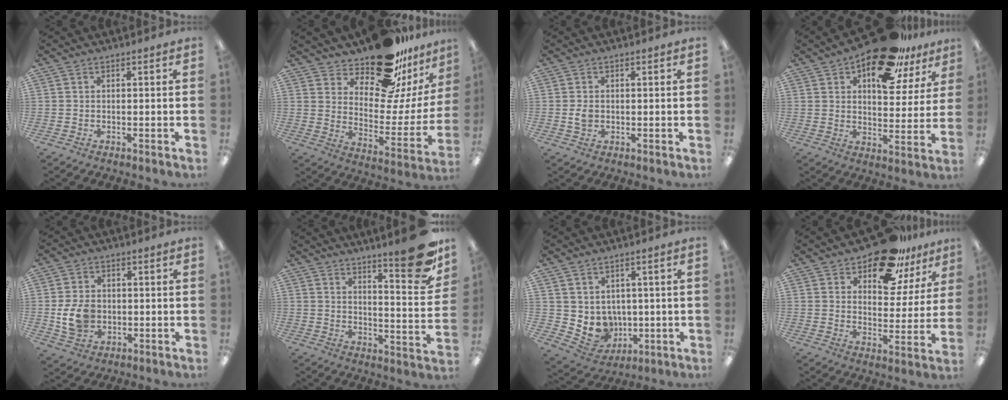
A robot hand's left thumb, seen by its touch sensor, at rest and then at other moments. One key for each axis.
{"total": 19.4, "fx": 15.9, "fy": 7.4, "fz": 8.4, "tx": -0.128, "ty": -0.119, "tz": 0.277}
{"total": 2.7, "fx": -0.1, "fy": 2.1, "fz": 1.7, "tx": -0.024, "ty": 0.002, "tz": -0.004}
{"total": 19.9, "fx": 12.7, "fy": 9.2, "fz": 12.2, "tx": -0.180, "ty": -0.061, "tz": 0.212}
{"total": 8.5, "fx": -0.8, "fy": 6.7, "fz": 5.1, "tx": -0.101, "ty": 0.005, "tz": -0.014}
{"total": 14.6, "fx": 10.8, "fy": 3.0, "fz": 9.3, "tx": -0.110, "ty": -0.083, "tz": 0.170}
{"total": 6.2, "fx": 1.7, "fy": 5.8, "fz": 1.2, "tx": -0.032, "ty": -0.019, "tz": 0.043}
{"total": 17.4, "fx": 12.8, "fy": 8.1, "fz": 8.5, "tx": -0.128, "ty": -0.075, "tz": 0.225}